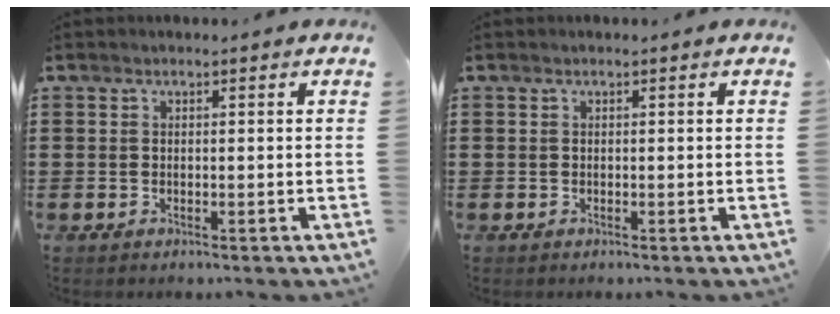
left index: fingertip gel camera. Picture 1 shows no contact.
{"total": 0.0}